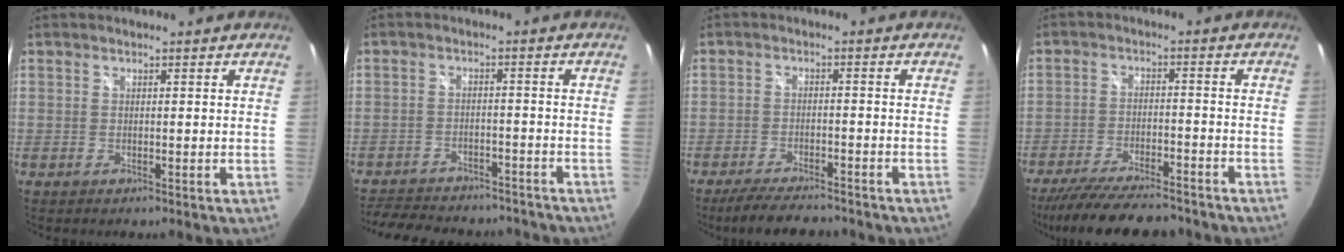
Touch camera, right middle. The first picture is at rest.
{"total": 18.0, "force": [-15.2, 6.6, 6.9], "torque": [-0.156, 0.000, -0.203]}
{"total": 9.4, "force": [-8.2, 2.2, 4.2], "torque": [-0.098, -0.015, -0.129]}
{"total": 17.3, "force": [-14.8, 4.2, 8.0], "torque": [-0.162, -0.026, -0.226]}